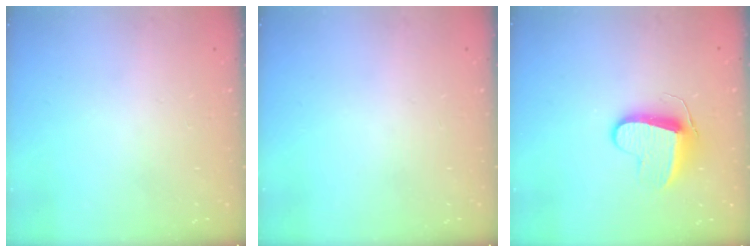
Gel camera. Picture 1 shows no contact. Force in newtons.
{"total": 0.0}
{"total": 9.1, "press": 9.1, "slide": 0.2}